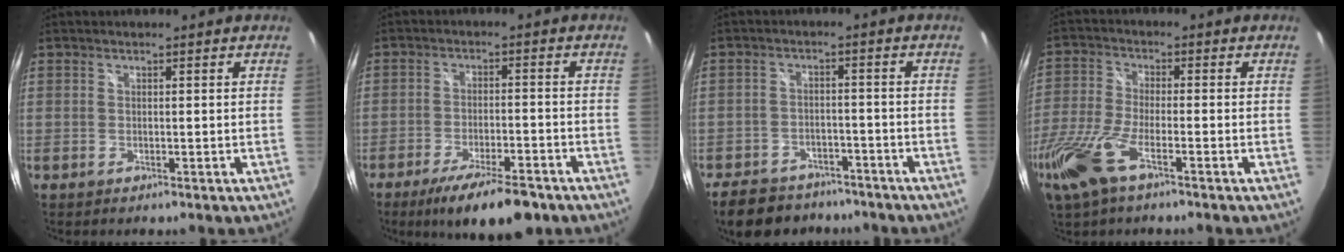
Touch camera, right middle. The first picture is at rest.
{"total": 12.2, "force": [-8.8, 3.2, 7.8], "torque": [-0.152, -0.025, -0.137]}
{"total": 13.5, "force": [-10.7, 6.6, 4.9], "torque": [-0.120, 0.011, -0.150]}
{"total": 11.7, "force": [-6.7, 3.0, 9.1], "torque": [-0.212, -0.028, -0.138]}